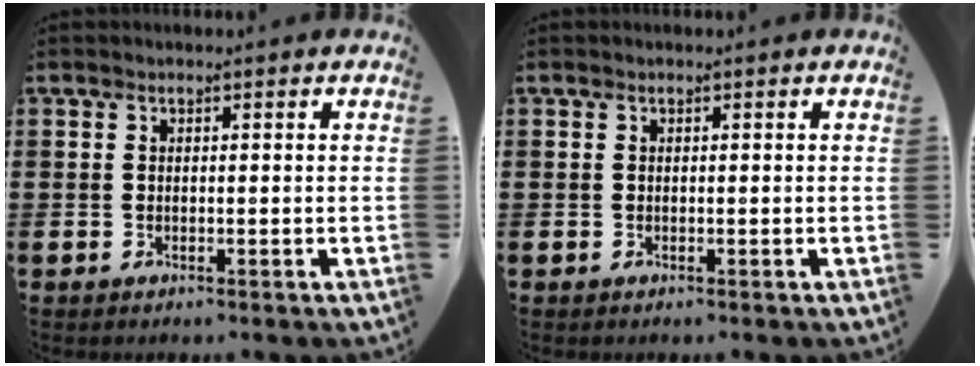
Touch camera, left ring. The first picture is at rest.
{"total": 0.0}